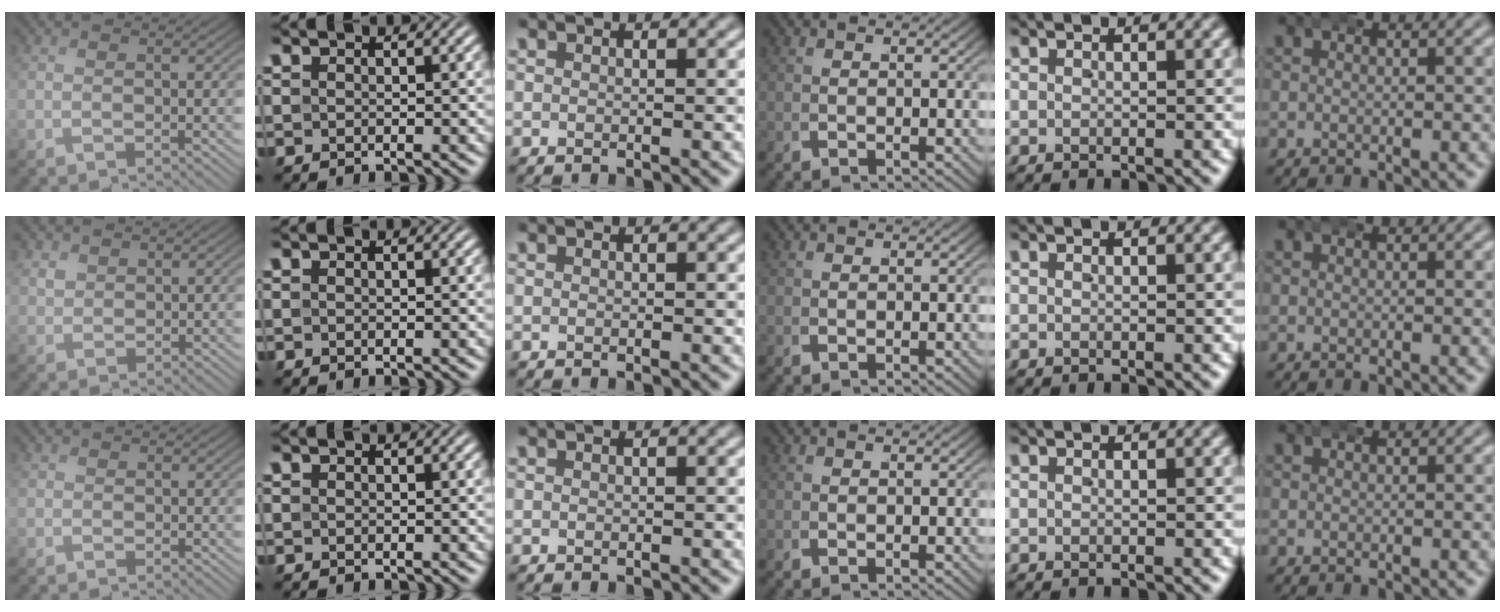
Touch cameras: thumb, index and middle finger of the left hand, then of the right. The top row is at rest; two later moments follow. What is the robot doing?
{"motion": "wrap", "object": "aluminum foil"}